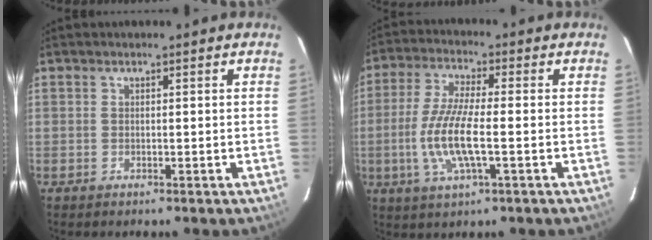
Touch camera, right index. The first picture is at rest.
{"total": 10.8, "force": [-2.1, 2.2, 10.3], "torque": [-0.214, -0.005, -0.044]}